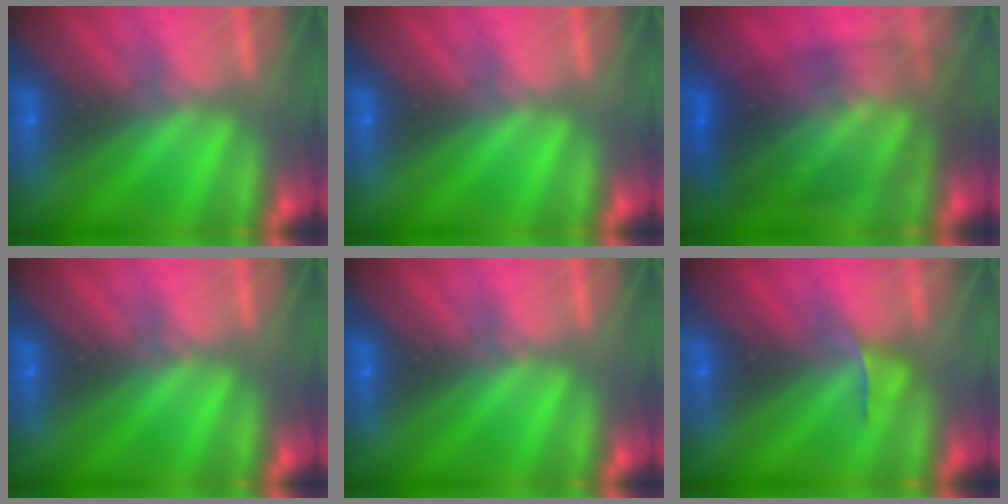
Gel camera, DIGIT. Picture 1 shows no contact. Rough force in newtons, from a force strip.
{"total": 0.0}
{"total": 10.6}
{"total": 0.0}
{"total": 0.0}
{"total": 2.6}